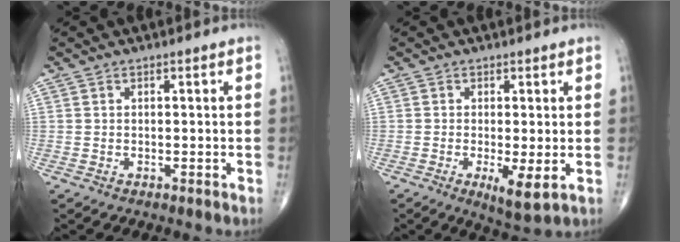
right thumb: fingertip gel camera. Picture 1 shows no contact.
{"total": 5.0, "force": [-1.0, 1.2, 4.8], "torque": [-0.083, -0.017, -0.018]}